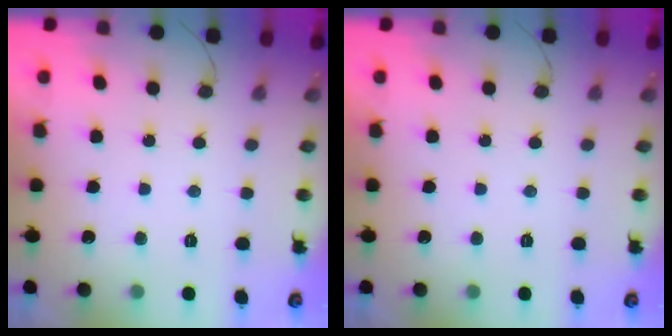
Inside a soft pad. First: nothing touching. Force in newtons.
{"total": 0.0}